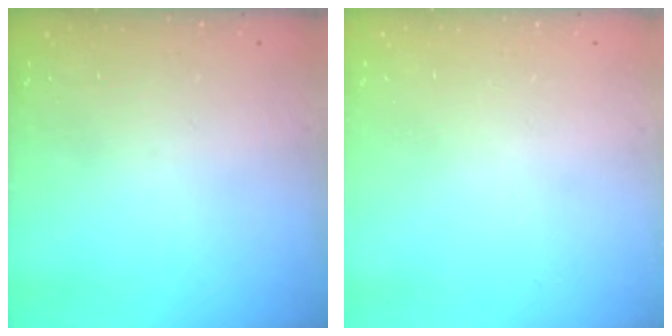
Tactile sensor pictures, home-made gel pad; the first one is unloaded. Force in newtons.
{"total": 0.0}